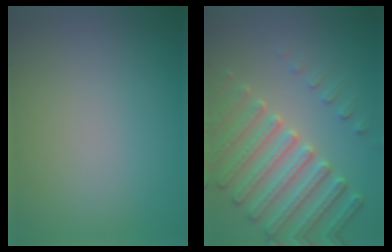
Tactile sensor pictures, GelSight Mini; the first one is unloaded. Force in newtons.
{"total": 6.2, "press": 5.1, "slide": 3.5}